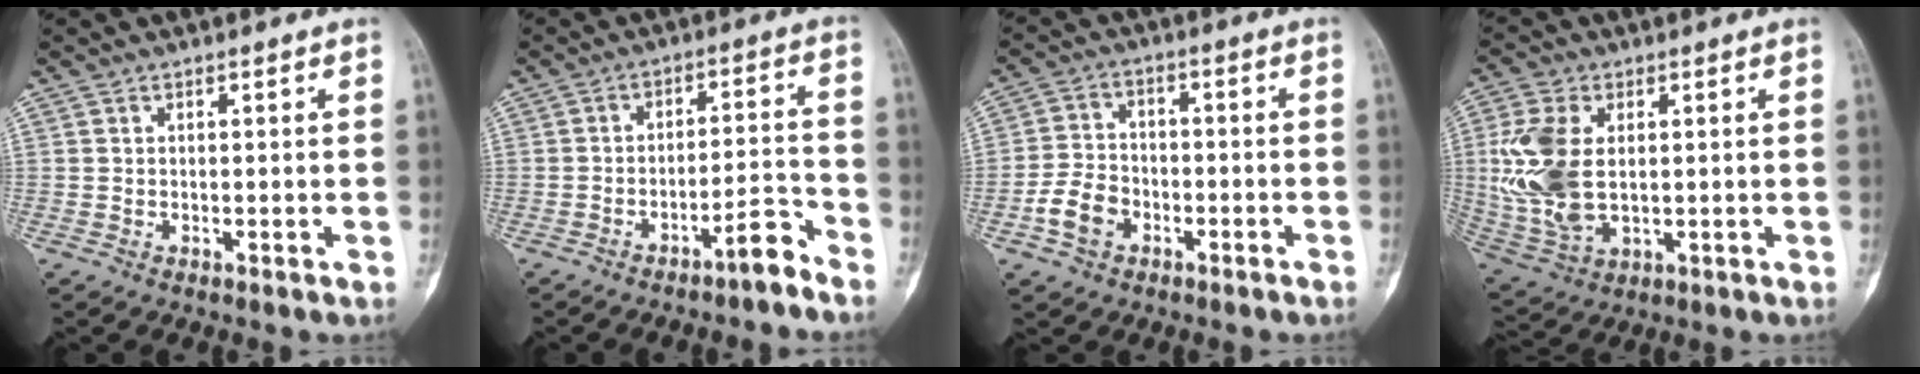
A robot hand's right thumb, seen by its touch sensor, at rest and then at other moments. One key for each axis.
{"total": 5.9, "fx": -4.5, "fy": 1.0, "fz": 3.6, "tx": -0.057, "ty": 0.053, "tz": -0.072}
{"total": 6.8, "fx": -3.2, "fy": 4.8, "fz": 3.7, "tx": -0.065, "ty": 0.027, "tz": -0.059}
{"total": 13.7, "fx": 1.0, "fy": 8.3, "fz": 10.9, "tx": -0.238, "ty": -0.004, "tz": 0.029}